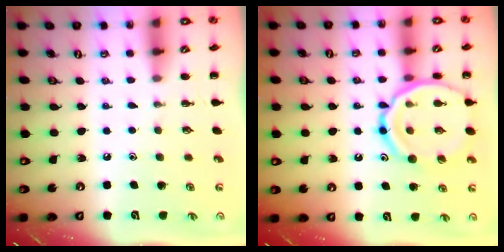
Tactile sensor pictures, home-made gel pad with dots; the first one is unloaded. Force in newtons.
{"total": 17.6, "press": 17.5, "slide": 2.2}